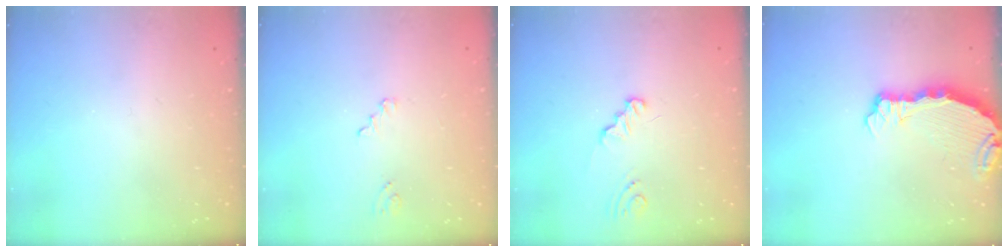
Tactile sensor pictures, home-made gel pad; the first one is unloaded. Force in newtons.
{"total": 0.8, "press": 0.8, "slide": 0.0}
{"total": 1.3, "press": 1.3, "slide": 0.1}
{"total": 5.4, "press": 5.3, "slide": 0.6}